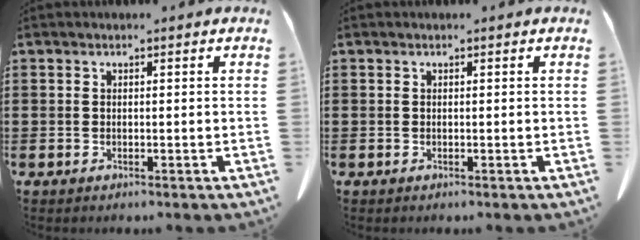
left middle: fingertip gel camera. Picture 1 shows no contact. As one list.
[{"total": 0.0}]